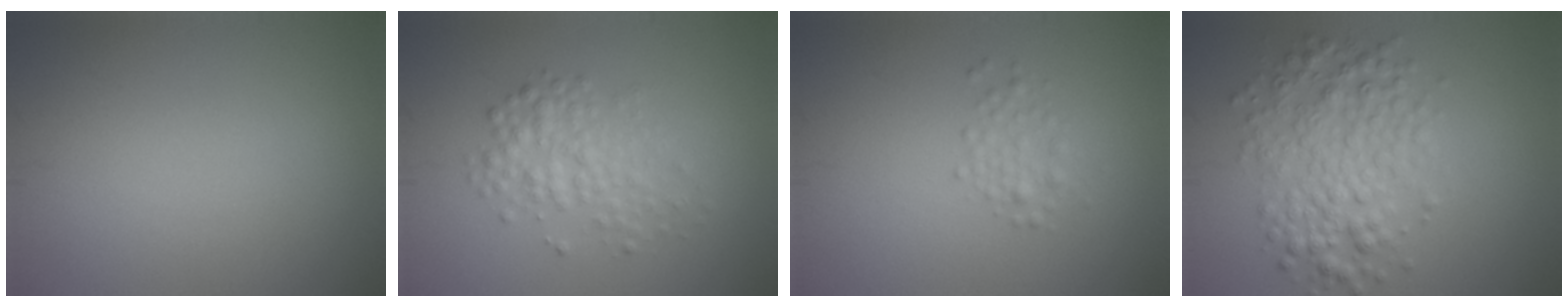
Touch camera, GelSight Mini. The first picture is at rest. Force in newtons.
{"total": 3.2, "press": 3.2, "slide": 0.1}
{"total": 2.2, "press": 2.2, "slide": 0.0}
{"total": 4.9, "press": 4.9, "slide": 0.0}